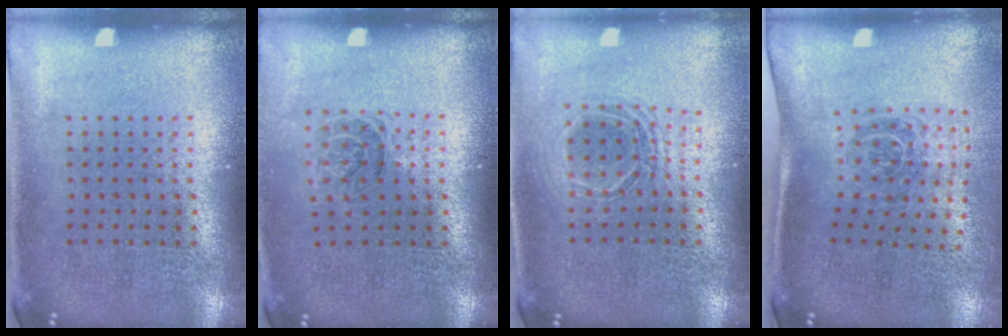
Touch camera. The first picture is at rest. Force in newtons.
{"total": 1.1, "press": 1.0, "slide": 0.4}
{"total": 1.8, "press": 1.5, "slide": 1.0}
{"total": 1.9, "press": 1.2, "slide": 1.5}